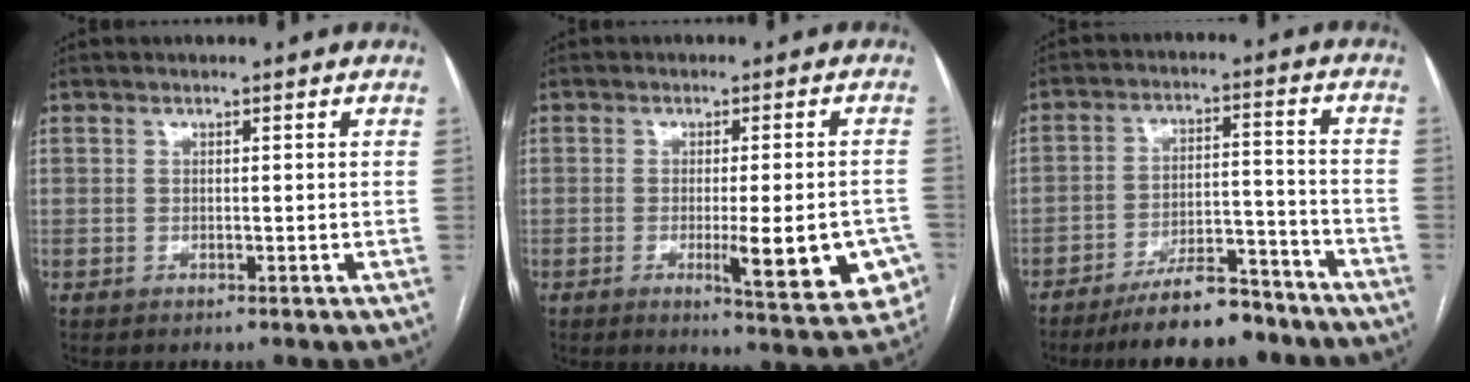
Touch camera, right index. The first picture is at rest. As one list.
[{"total": 11.1, "force": [-3.6, 2.2, 10.3], "torque": [-0.108, -0.006, -0.037]}, {"total": 11.3, "force": [-9.6, 3.0, 5.2], "torque": [-0.075, 0.018, -0.157]}]